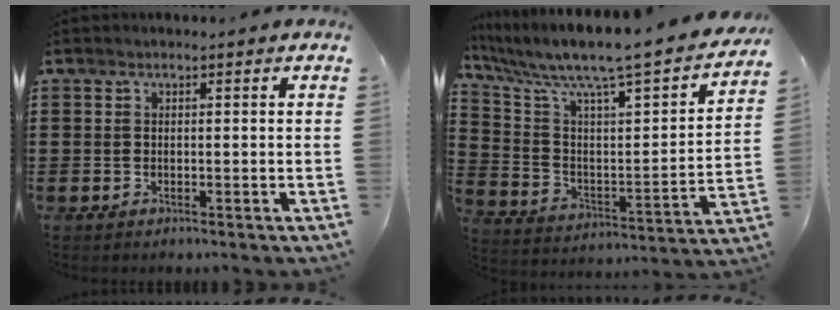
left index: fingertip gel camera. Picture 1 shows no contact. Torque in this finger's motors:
{"motor_torque": [0.86, -0.64, 1.05, 0.21]}